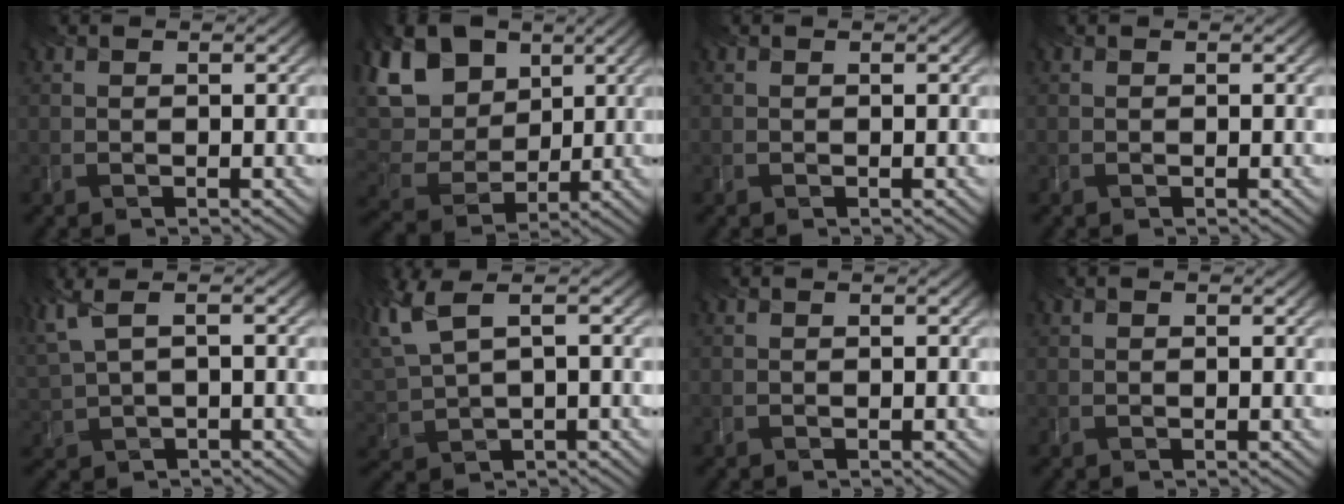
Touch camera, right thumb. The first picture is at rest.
{"total": 11.4, "force": [4.7, 8.4, 6.0], "torque": [-0.192, 0.027, 0.099]}
{"total": 0.0}
{"total": 0.0}
{"total": 4.7, "force": [2.2, 2.0, 3.6], "torque": [-0.117, 0.009, 0.064]}
{"total": 7.2, "force": [3.4, 2.9, 5.6], "torque": [-0.172, 0.011, 0.087]}
{"total": 0.0}
{"total": 0.6, "force": [0.4, 0.3, 0.4], "torque": [0.001, 0.006, 0.004]}